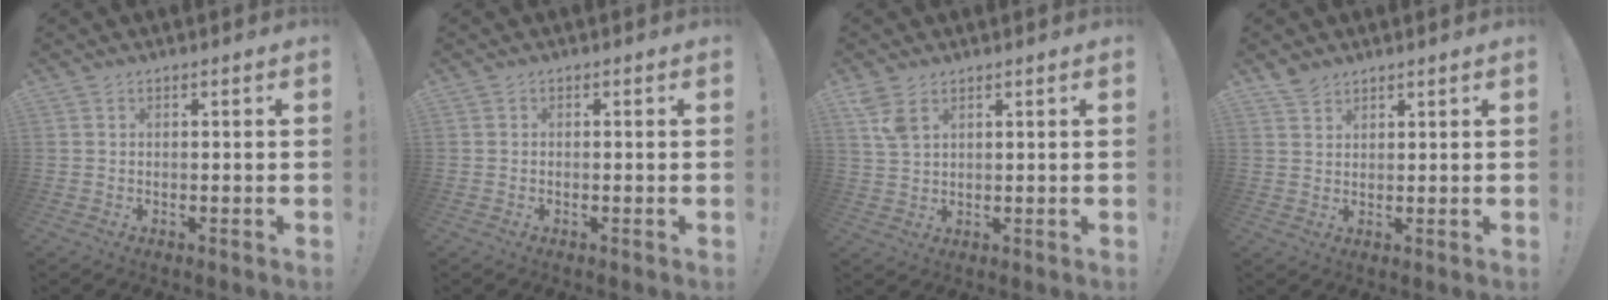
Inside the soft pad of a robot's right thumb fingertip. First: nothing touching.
{"total": 0.0}
{"total": 5.1, "force": [3.0, 2.3, 3.4], "torque": [-0.063, -0.011, 0.057]}
{"total": 3.1, "force": [2.7, 1.4, 0.7], "torque": [-0.010, -0.015, 0.052]}